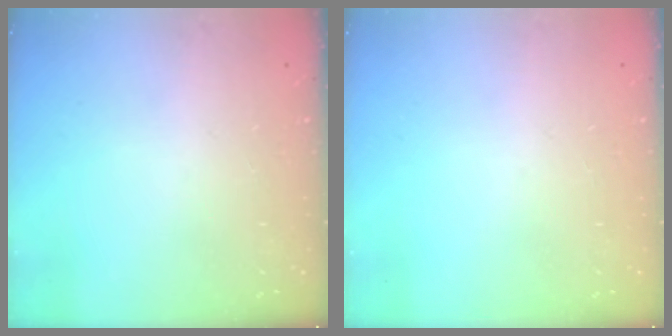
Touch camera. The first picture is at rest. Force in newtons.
{"total": 0.0}